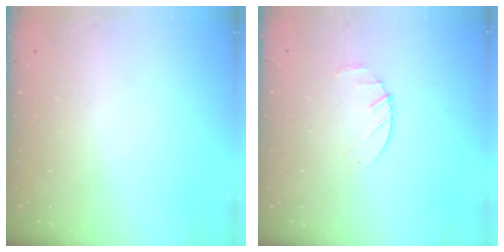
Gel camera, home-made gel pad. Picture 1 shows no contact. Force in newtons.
{"total": 2.4, "press": 2.3, "slide": 0.3}